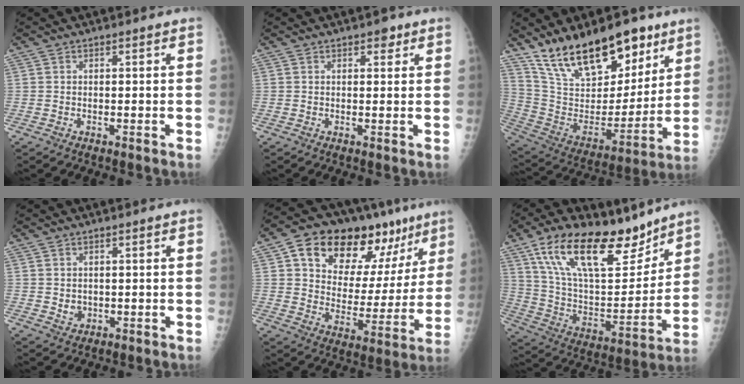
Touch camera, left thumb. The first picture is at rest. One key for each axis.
{"total": 2.0, "fx": 1.3, "fy": 1.1, "fz": 1.1, "tx": 0.000, "ty": -0.004, "tz": 0.014}
{"total": 23.6, "fx": 16.4, "fy": 10.7, "fz": 13.2, "tx": -0.183, "ty": -0.076, "tz": 0.288}
{"total": 2.0, "fx": 0.2, "fy": 1.8, "fz": 1.0, "tx": -0.011, "ty": -0.003, "tz": 0.011}
{"total": 24.5, "fx": 13.3, "fy": 13.0, "fz": 15.9, "tx": -0.191, "ty": -0.019, "tz": 0.210}
{"total": 25.1, "fx": 16.5, "fy": 10.6, "fz": 15.7, "tx": -0.235, "ty": -0.050, "tz": 0.291}